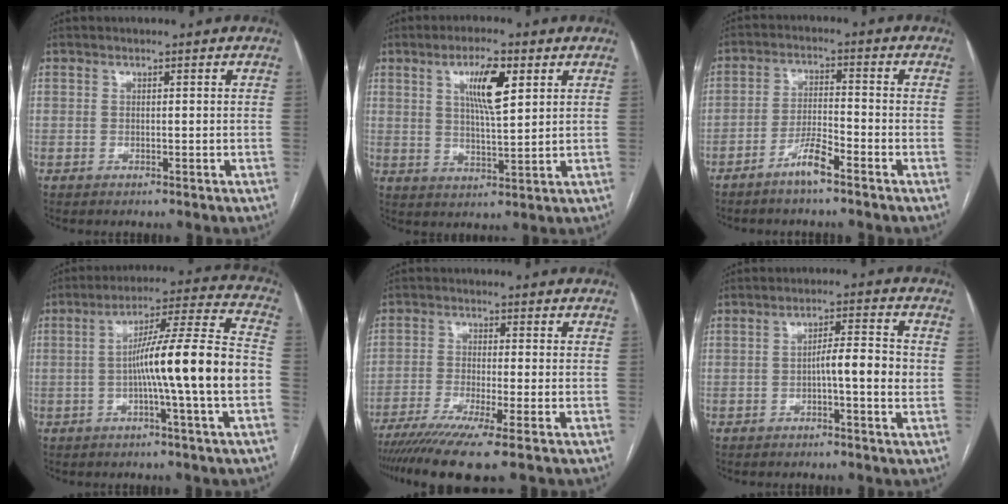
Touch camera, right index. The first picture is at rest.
{"total": 7.6, "force": [3.2, 1.4, 6.8], "torque": [-0.121, -0.001, 0.055]}
{"total": 4.9, "force": [-3.6, 0.4, 3.4], "torque": [-0.067, -0.001, -0.070]}
{"total": 15.1, "force": [-2.7, -0.9, 14.9], "torque": [-0.237, 0.014, -0.050]}
{"total": 9.8, "force": [-7.0, -0.7, 6.8], "torque": [-0.111, -0.022, -0.115]}
{"total": 6.0, "force": [-0.6, 0.7, 5.9], "torque": [-0.088, 0.010, -0.012]}